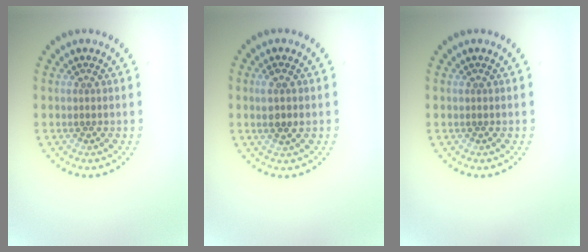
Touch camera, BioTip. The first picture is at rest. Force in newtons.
{"total": 2.0, "press": 1.9, "slide": 0.5}
{"total": 0.0}